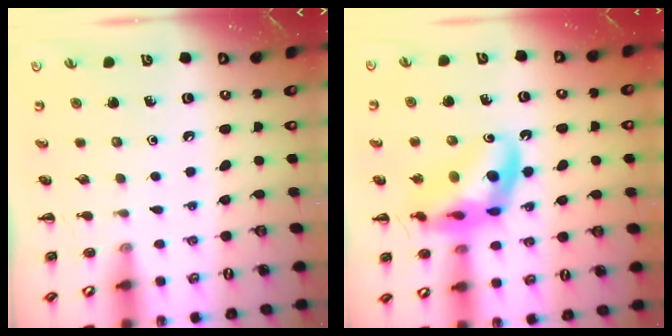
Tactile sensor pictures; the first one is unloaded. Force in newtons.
{"total": 15.0, "press": 14.4, "slide": 4.0}